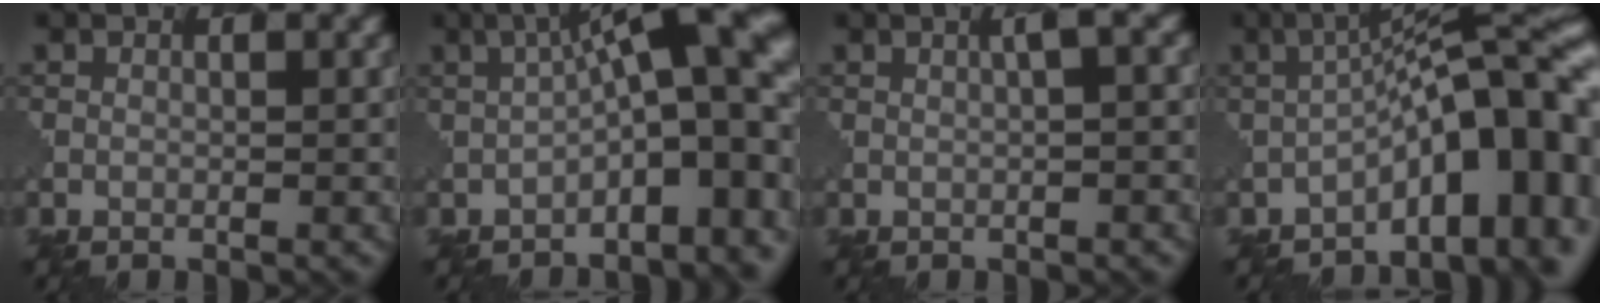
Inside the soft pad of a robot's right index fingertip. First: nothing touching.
{"total": 11.9, "force": [-1.1, 3.6, 11.3], "torque": [-0.141, 0.018, -0.019]}
{"total": 2.3, "force": [0.5, 0.6, 2.2], "torque": [-0.021, 0.008, 0.006]}
{"total": 12.5, "force": [-4.2, 4.6, 10.8], "torque": [-0.122, 0.021, -0.066]}